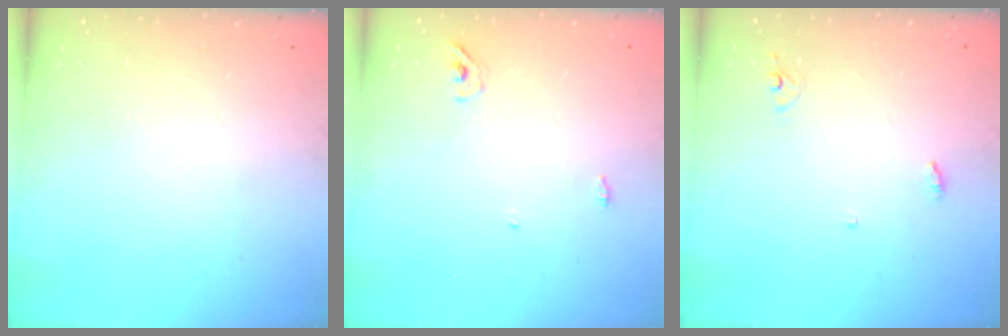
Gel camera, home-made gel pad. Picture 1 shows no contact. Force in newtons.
{"total": 3.7, "press": 3.5, "slide": 1.1}
{"total": 2.9, "press": 2.9, "slide": 0.2}